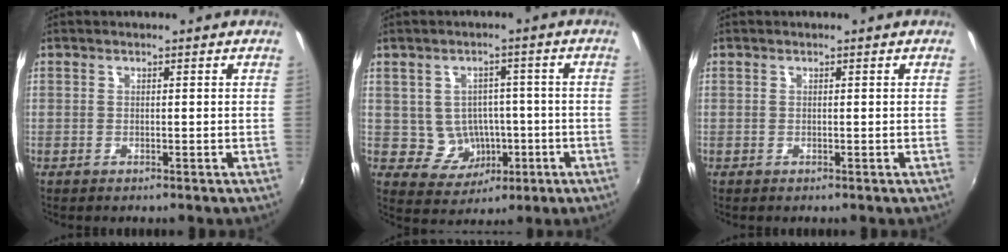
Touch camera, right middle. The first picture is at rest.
{"total": 7.1, "force": [-1.3, 6.6, 2.3], "torque": [-0.055, 0.015, 0.004]}
{"total": 0.0}